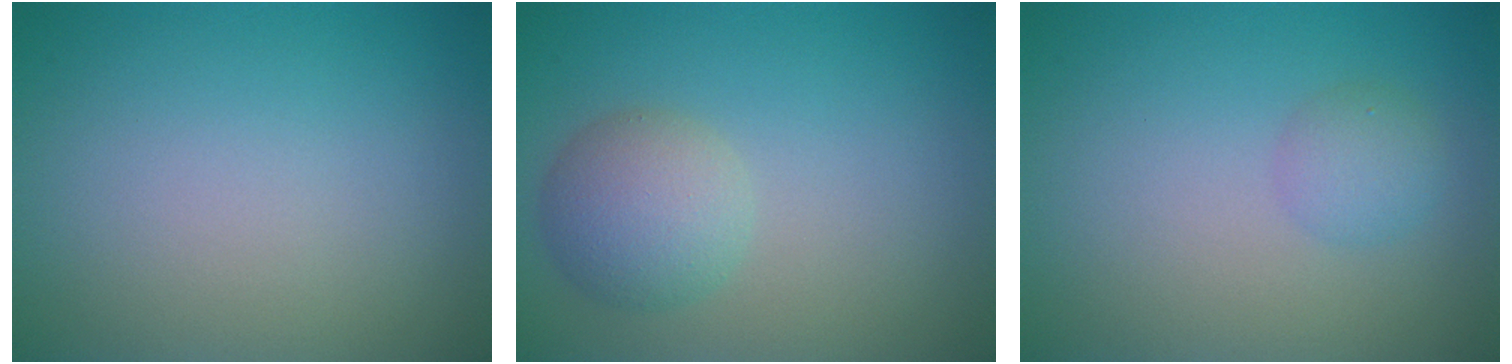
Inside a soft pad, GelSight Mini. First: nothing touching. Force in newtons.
{"total": 2.8, "press": 2.8, "slide": 0.3}
{"total": 1.7, "press": 1.7, "slide": 0.0}